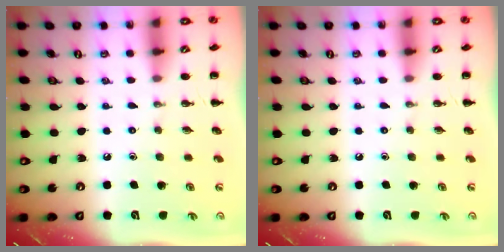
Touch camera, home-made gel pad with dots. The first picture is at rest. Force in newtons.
{"total": 0.0}